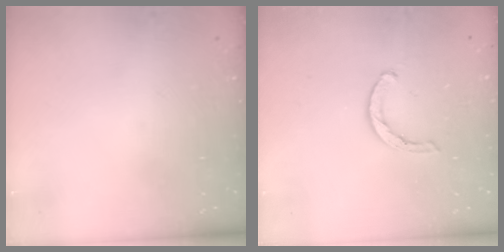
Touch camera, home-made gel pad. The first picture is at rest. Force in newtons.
{"total": 3.5, "press": 3.5, "slide": 0.3}